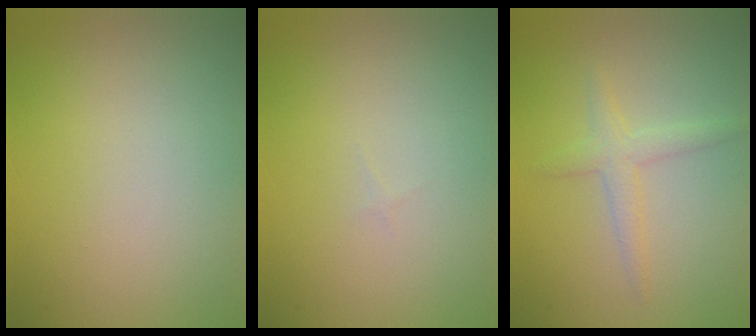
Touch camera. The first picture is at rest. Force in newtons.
{"total": 0.0}
{"total": 1.9, "press": 1.9, "slide": 0.1}